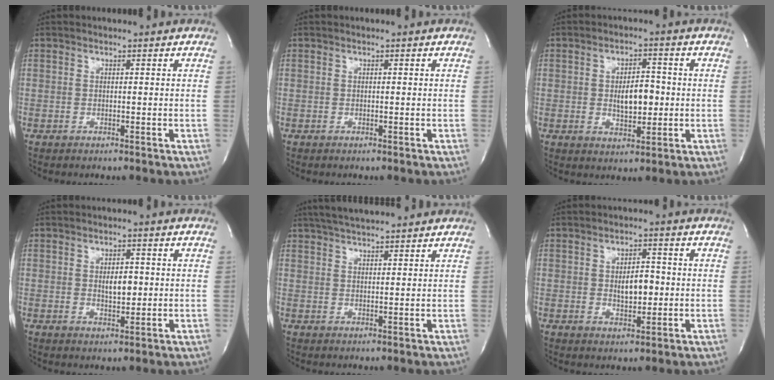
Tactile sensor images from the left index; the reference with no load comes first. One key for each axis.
{"total": 0.0}
{"total": 5.7, "fx": -0.5, "fy": 2.6, "fz": 5.1, "tx": -0.081, "ty": 0.000, "tz": -0.004}
{"total": 3.3, "fx": -0.1, "fy": 1.6, "fz": 2.9, "tx": -0.048, "ty": -0.005, "tz": 0.001}
{"total": 8.6, "fx": 7.7, "fy": 0.7, "fz": 3.8, "tx": -0.068, "ty": 0.031, "tz": 0.117}
{"total": 4.6, "fx": -0.4, "fy": 2.2, "fz": 4.0, "tx": -0.061, "ty": -0.003, "tz": -0.001}